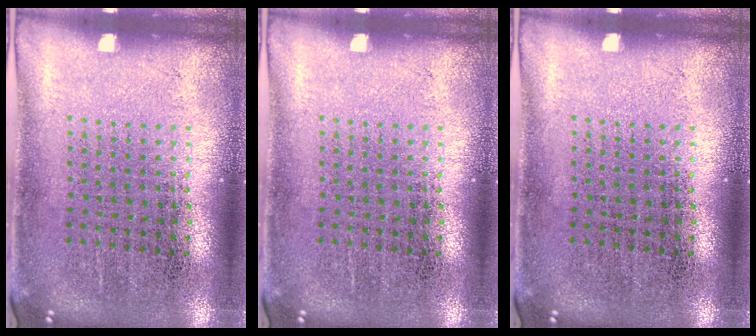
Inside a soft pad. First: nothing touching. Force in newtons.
{"total": 0.0}
{"total": 0.0}